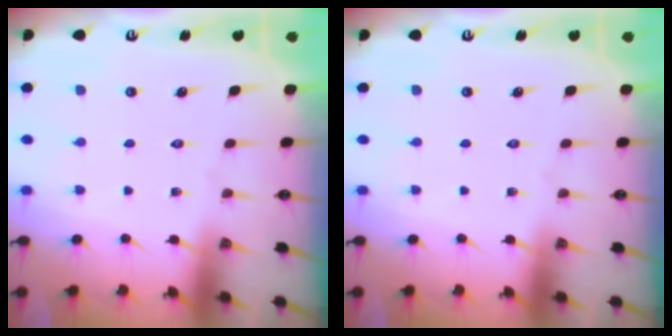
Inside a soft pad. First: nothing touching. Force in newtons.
{"total": 0.0}